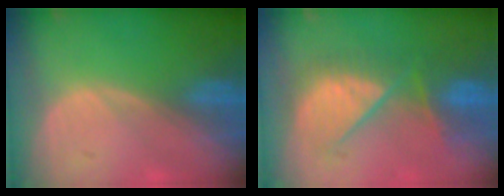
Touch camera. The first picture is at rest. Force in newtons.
{"total": 8.4, "press": 8.4, "slide": 0.6}